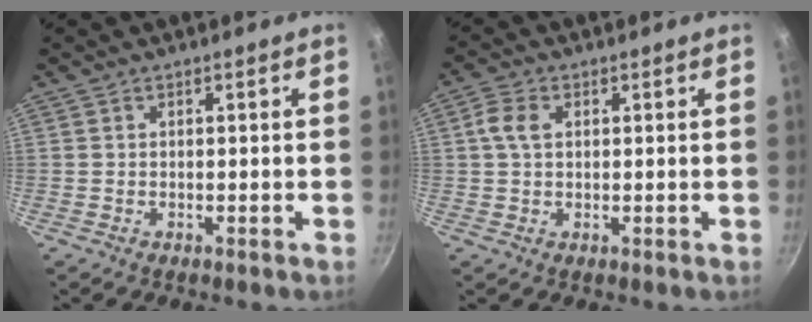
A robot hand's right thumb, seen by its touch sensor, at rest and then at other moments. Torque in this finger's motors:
{"motor_torque": [-0.08, 0.08, 0.06, 0.04, 0.01]}